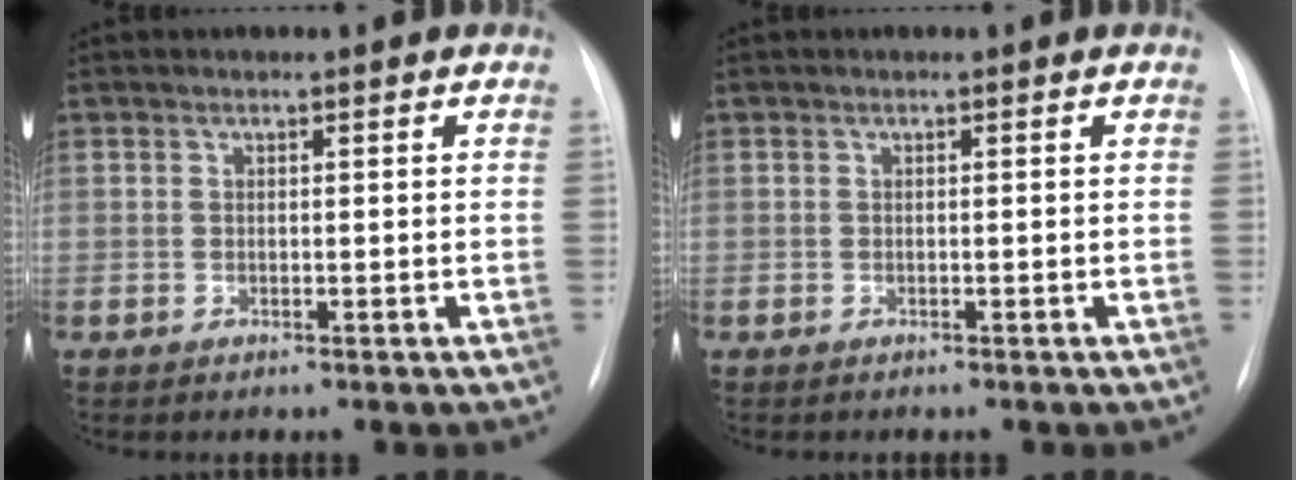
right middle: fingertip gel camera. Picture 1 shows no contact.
{"total": 0.0}